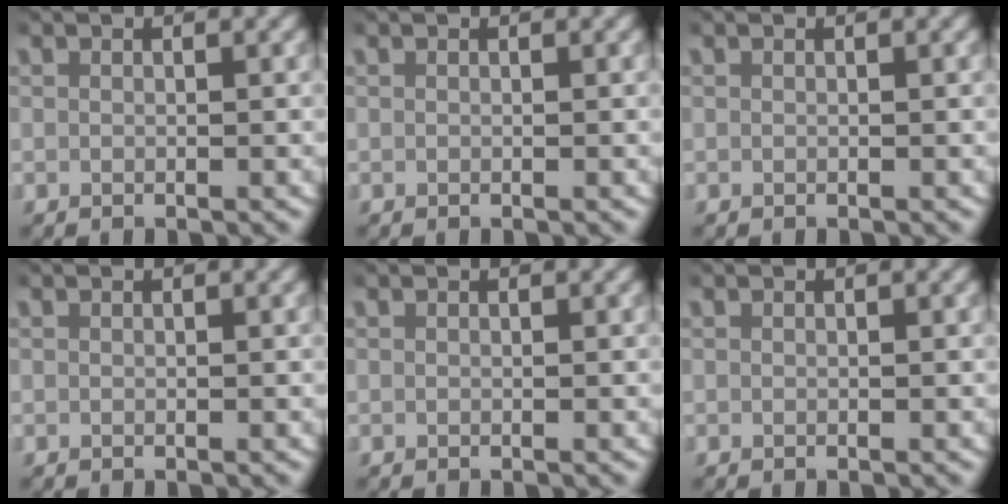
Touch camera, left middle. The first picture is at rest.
{"total": 0.0}
{"total": 0.0}
{"total": 0.0}
{"total": 0.0}
{"total": 0.0}